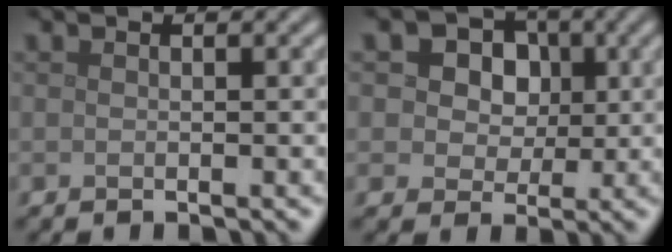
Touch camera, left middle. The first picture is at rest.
{"total": 9.1, "force": [3.7, 7.0, 4.6], "torque": [-0.071, 0.028, 0.038]}